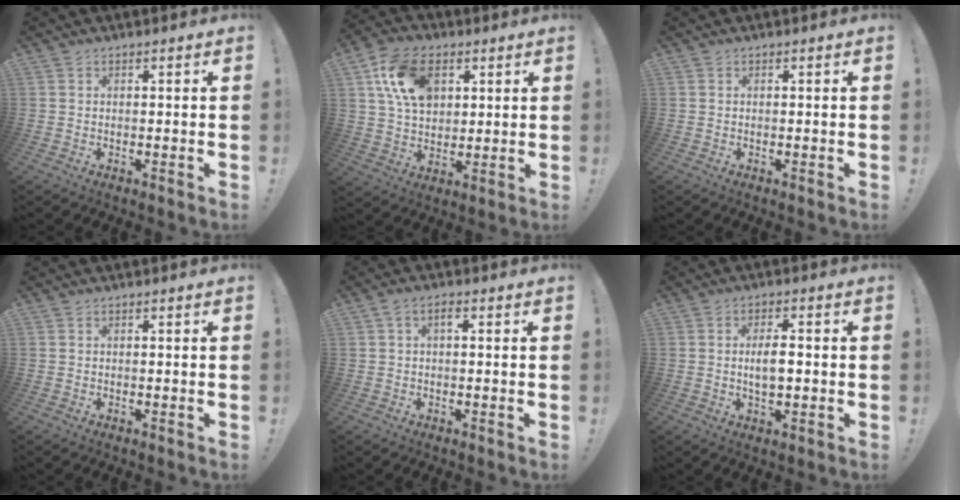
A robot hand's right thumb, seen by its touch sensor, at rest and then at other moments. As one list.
[{"total": 15.4, "force": [5.7, 10.6, 9.7], "torque": [-0.168, -0.003, 0.111]}, {"total": 0.0}, {"total": 0.0}, {"total": 2.6, "force": [0.2, 1.0, 2.3], "torque": [-0.046, 0.009, 0.002]}, {"total": 5.2, "force": [-0.4, 2.1, 4.8], "torque": [-0.076, 0.000, -0.013]}]